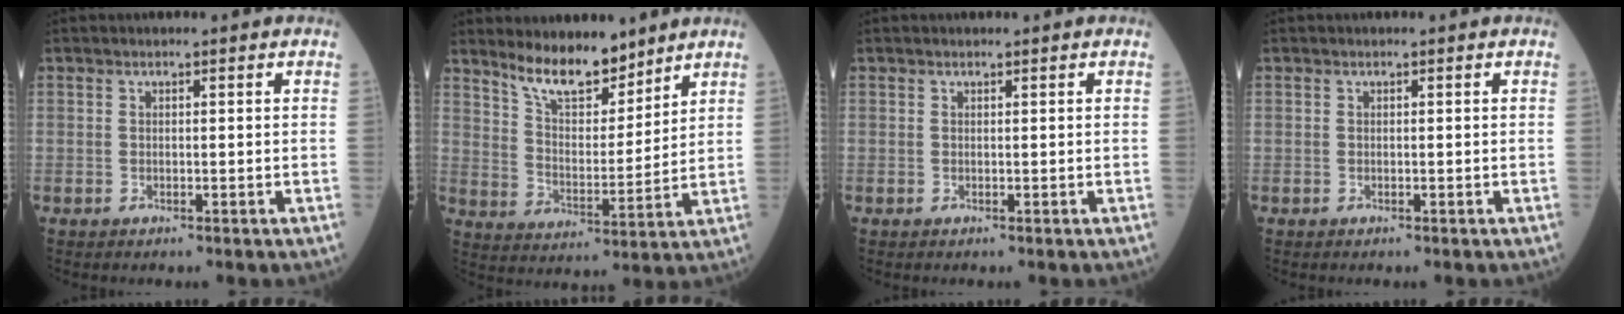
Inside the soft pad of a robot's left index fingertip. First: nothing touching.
{"total": 9.2, "force": [7.8, 2.9, 4.0], "torque": [-0.072, -0.004, 0.146]}
{"total": 0.0}
{"total": 0.0}